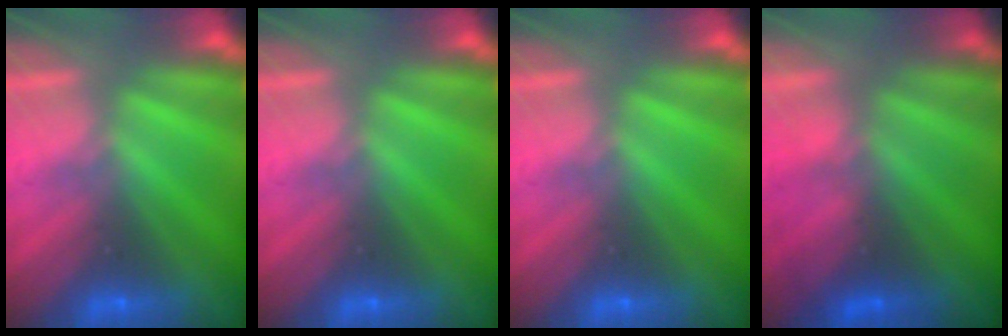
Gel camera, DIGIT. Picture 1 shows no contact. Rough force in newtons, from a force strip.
{"total": 0.0}
{"total": 0.0}
{"total": 2.9}